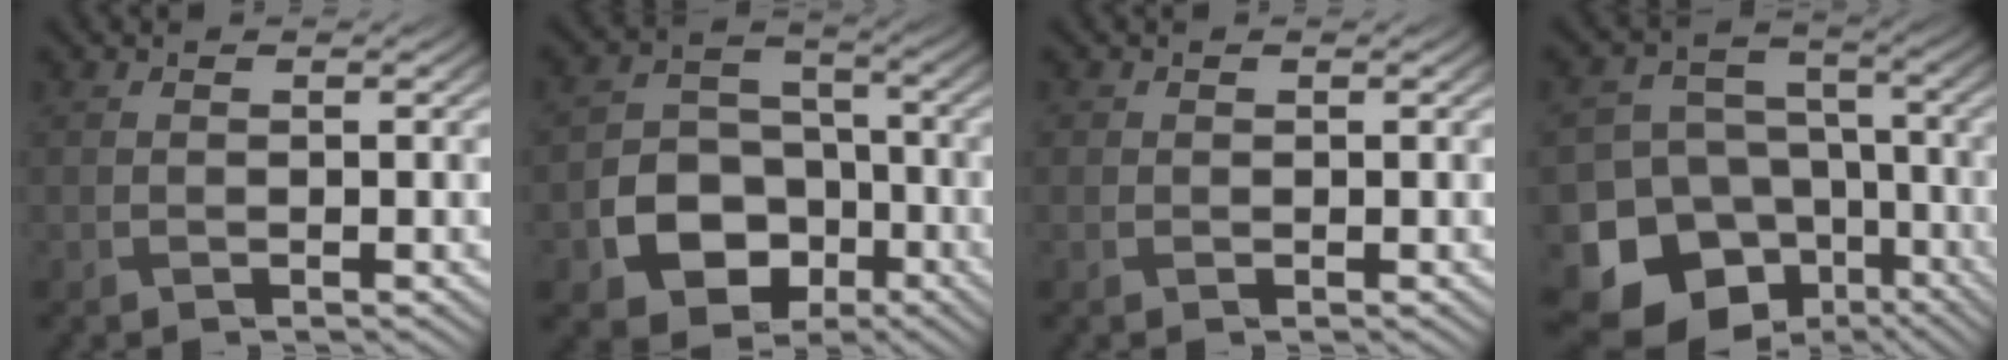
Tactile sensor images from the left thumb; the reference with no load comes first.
{"total": 10.0, "force": [-4.3, 7.7, 4.7], "torque": [-0.101, -0.029, -0.084]}
{"total": 0.6, "force": [0.2, 0.6, 0.1], "torque": [0.003, -0.002, 0.000]}
{"total": 16.1, "force": [-8.8, 12.5, 5.2], "torque": [-0.136, -0.052, -0.132]}